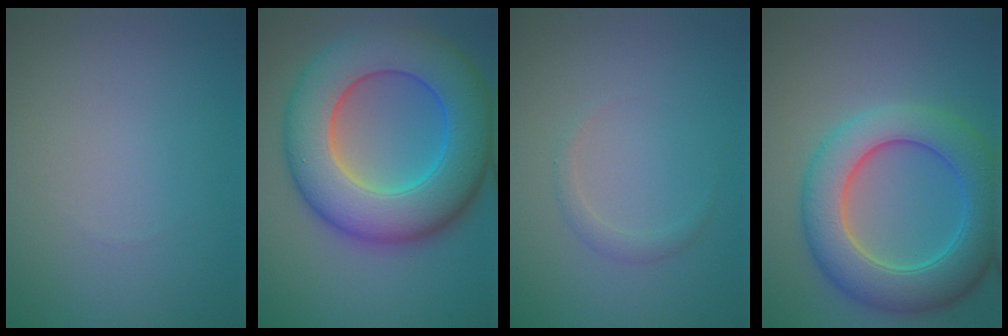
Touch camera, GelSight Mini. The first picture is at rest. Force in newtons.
{"total": 11.6, "press": 11.6, "slide": 0.3}
{"total": 0.9, "press": 0.9, "slide": 0.1}
{"total": 8.3, "press": 8.2, "slide": 0.5}